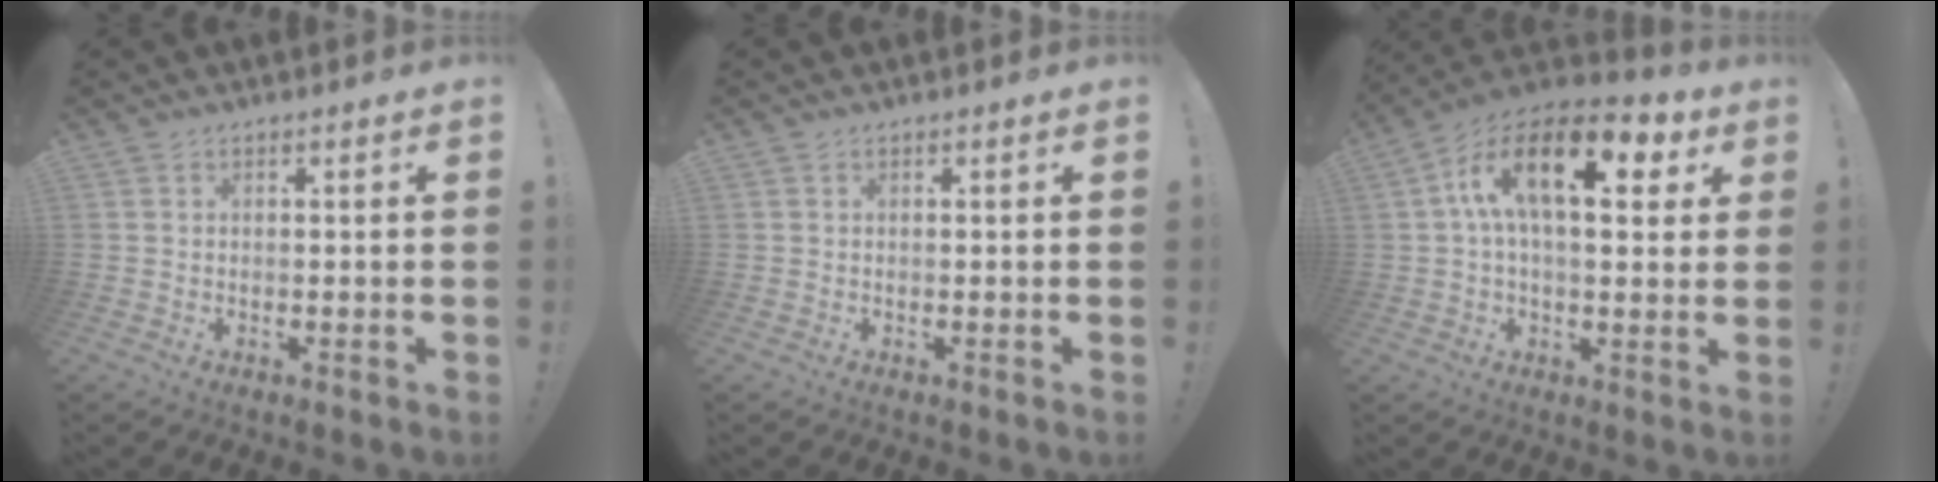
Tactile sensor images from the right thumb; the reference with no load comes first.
{"total": 0.0}
{"total": 18.5, "force": [5.6, 8.7, 15.3], "torque": [-0.250, -0.010, 0.084]}